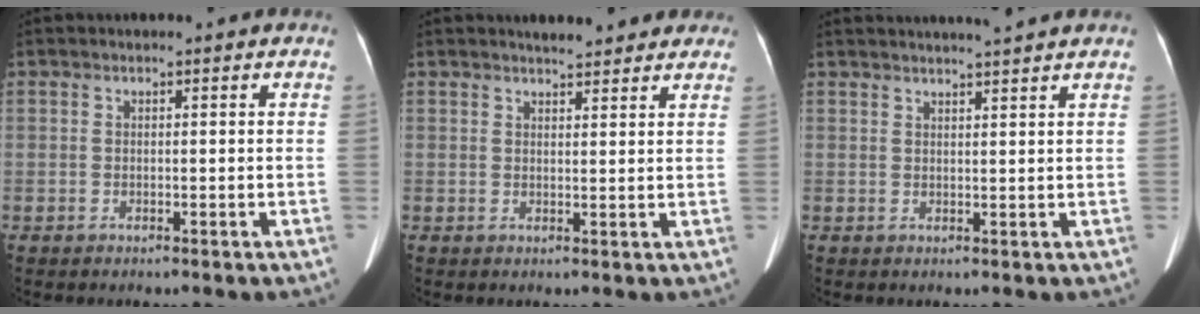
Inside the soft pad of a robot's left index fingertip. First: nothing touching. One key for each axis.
{"total": 5.7, "fx": 5.1, "fy": 1.4, "fz": 2.2, "tx": -0.023, "ty": 0.009, "tz": 0.058}
{"total": 6.1, "fx": 5.5, "fy": -0.9, "fz": 2.5, "tx": -0.033, "ty": 0.014, "tz": 0.070}